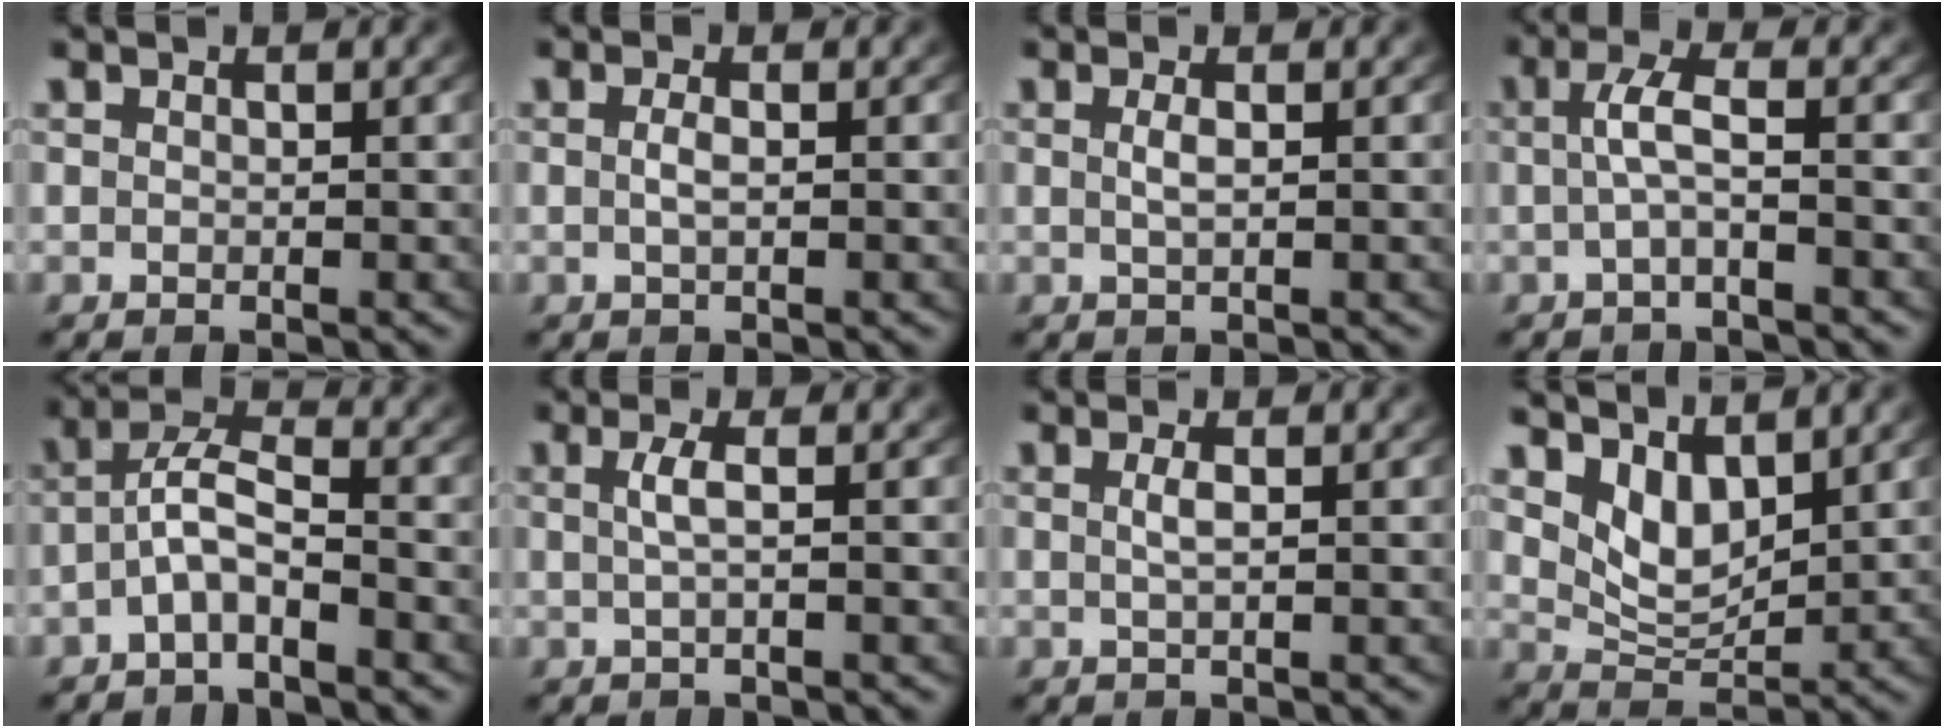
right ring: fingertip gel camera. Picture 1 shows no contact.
{"total": 1.1, "force": [-0.2, 0.0, 1.1], "torque": [-0.029, -0.009, 0.000]}
{"total": 1.1, "force": [0.0, 0.0, 1.1], "torque": [-0.028, -0.009, 0.007]}
{"total": 2.4, "force": [-0.7, 0.1, 2.2], "torque": [-0.050, 0.000, -0.010]}
{"total": 3.9, "force": [-1.1, 2.3, 2.9], "torque": [-0.056, -0.007, -0.024]}
{"total": 1.8, "force": [-0.1, 0.0, 1.8], "torque": [-0.038, -0.001, 0.002]}
{"total": 1.2, "force": [0.0, -0.1, 1.2], "torque": [-0.030, -0.008, 0.005]}
{"total": 5.9, "force": [2.3, 4.1, 3.6], "torque": [-0.064, -0.014, 0.040]}